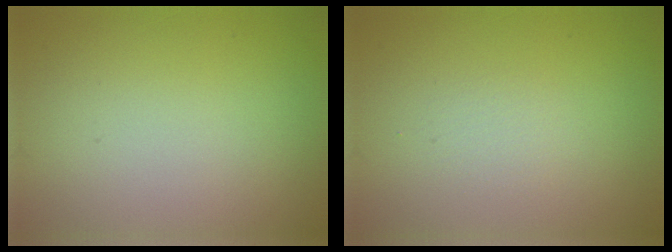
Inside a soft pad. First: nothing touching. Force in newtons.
{"total": 2.6, "press": 2.6, "slide": 0.3}